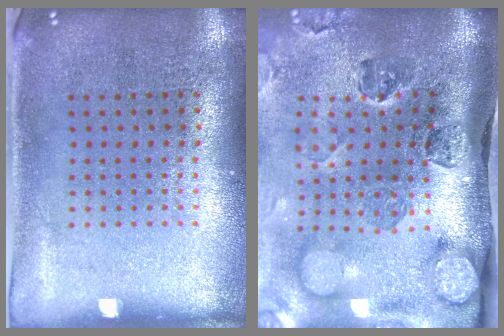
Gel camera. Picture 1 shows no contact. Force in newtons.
{"total": 4.3, "press": 3.1, "slide": 2.9}